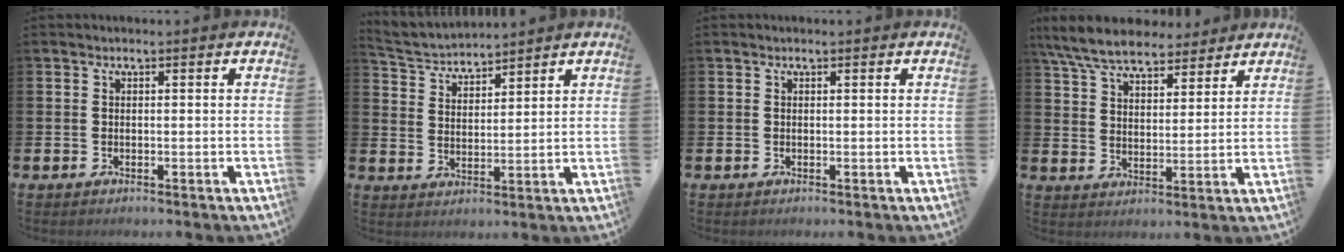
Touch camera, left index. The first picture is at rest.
{"total": 3.9, "force": [3.8, 0.7, -0.1], "torque": [-0.014, -0.029, 0.066]}
{"total": 0.0}
{"total": 7.8, "force": [7.2, 2.2, 2.2], "torque": [-0.074, -0.028, 0.133]}